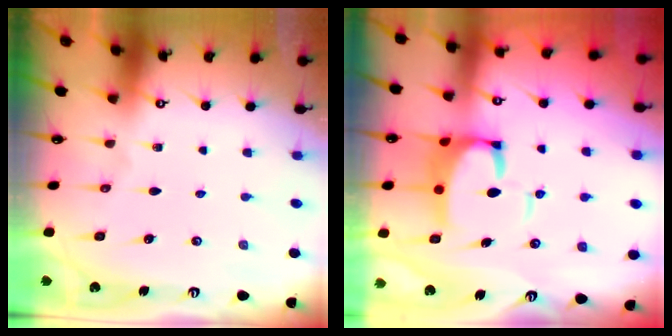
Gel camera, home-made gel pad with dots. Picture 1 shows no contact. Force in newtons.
{"total": 7.3, "press": 7.2, "slide": 1.4}